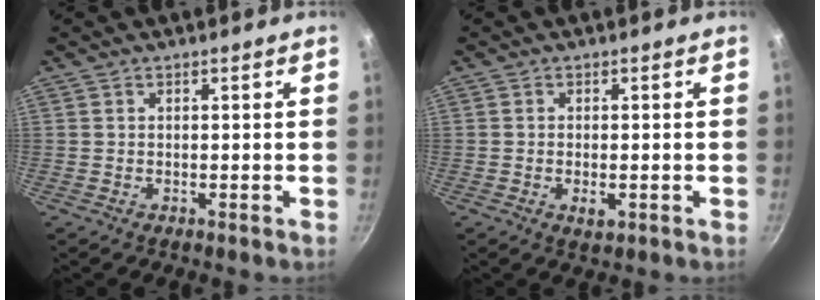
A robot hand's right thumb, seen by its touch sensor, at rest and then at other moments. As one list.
[{"total": 2.6, "force": [-0.7, 1.2, 2.2], "torque": [-0.041, -0.003, -0.013]}]